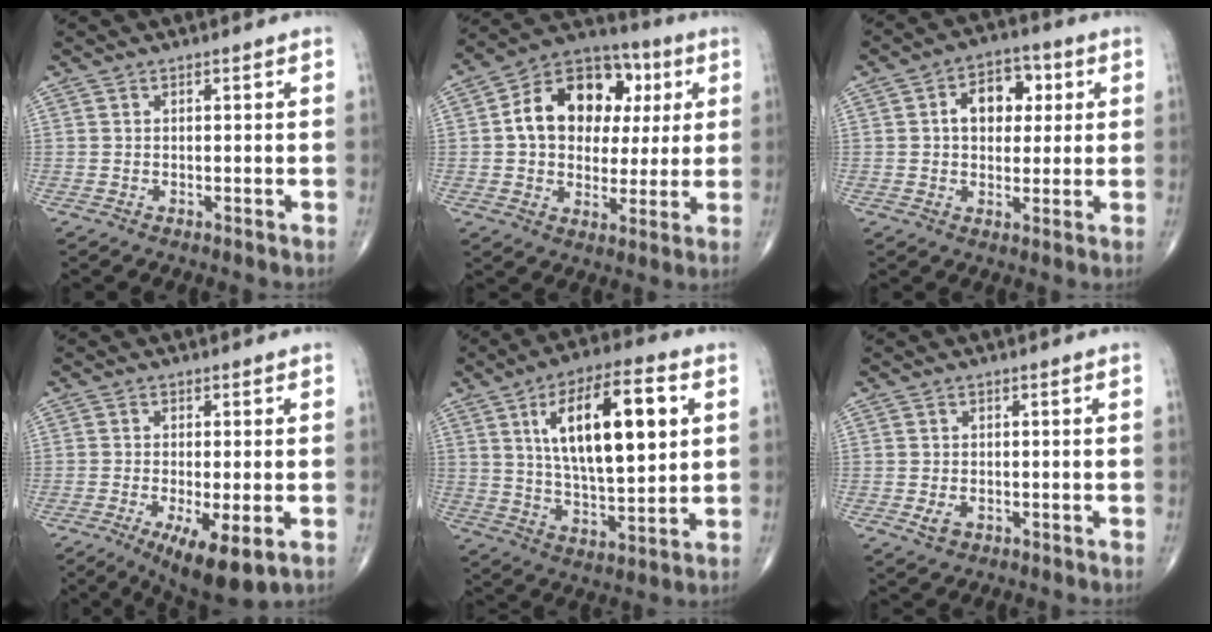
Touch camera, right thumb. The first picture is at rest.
{"total": 18.2, "force": [3.6, 13.0, 12.2], "torque": [-0.152, 0.019, 0.053]}
{"total": 9.3, "force": [2.0, 6.5, 6.4], "torque": [-0.061, 0.012, 0.026]}
{"total": 9.9, "force": [-3.8, 2.9, 8.6], "torque": [-0.140, -0.018, -0.056]}
{"total": 19.4, "force": [5.6, 7.3, 17.1], "torque": [-0.265, -0.012, 0.092]}
{"total": 2.3, "force": [-0.8, 1.6, 1.5], "torque": [-0.025, -0.001, -0.009]}